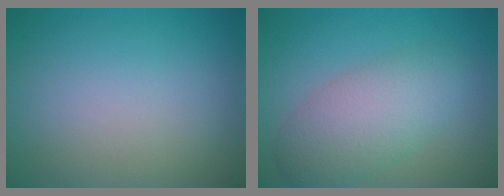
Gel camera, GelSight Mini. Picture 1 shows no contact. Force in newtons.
{"total": 5.5, "press": 5.5, "slide": 0.1}